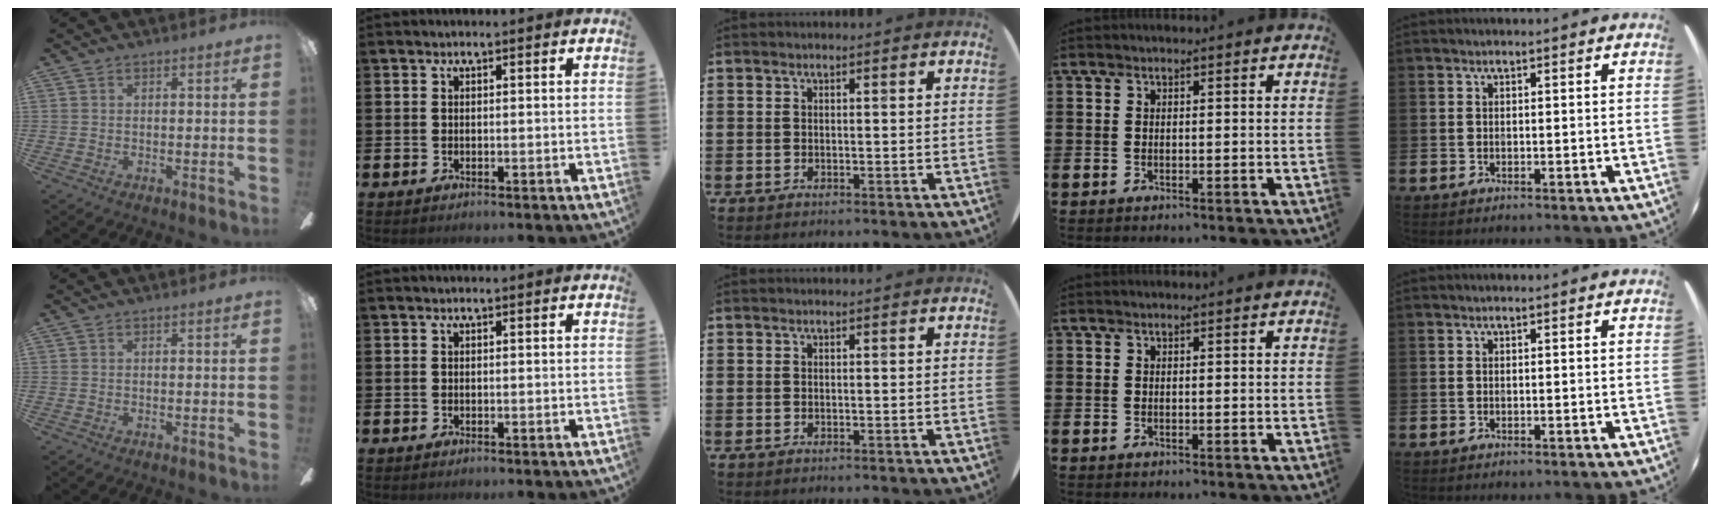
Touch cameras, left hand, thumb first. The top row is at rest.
{}